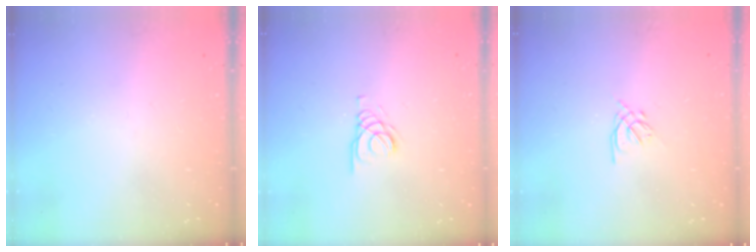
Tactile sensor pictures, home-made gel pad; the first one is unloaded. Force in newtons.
{"total": 1.6, "press": 1.6, "slide": 0.2}
{"total": 1.6, "press": 1.5, "slide": 0.5}